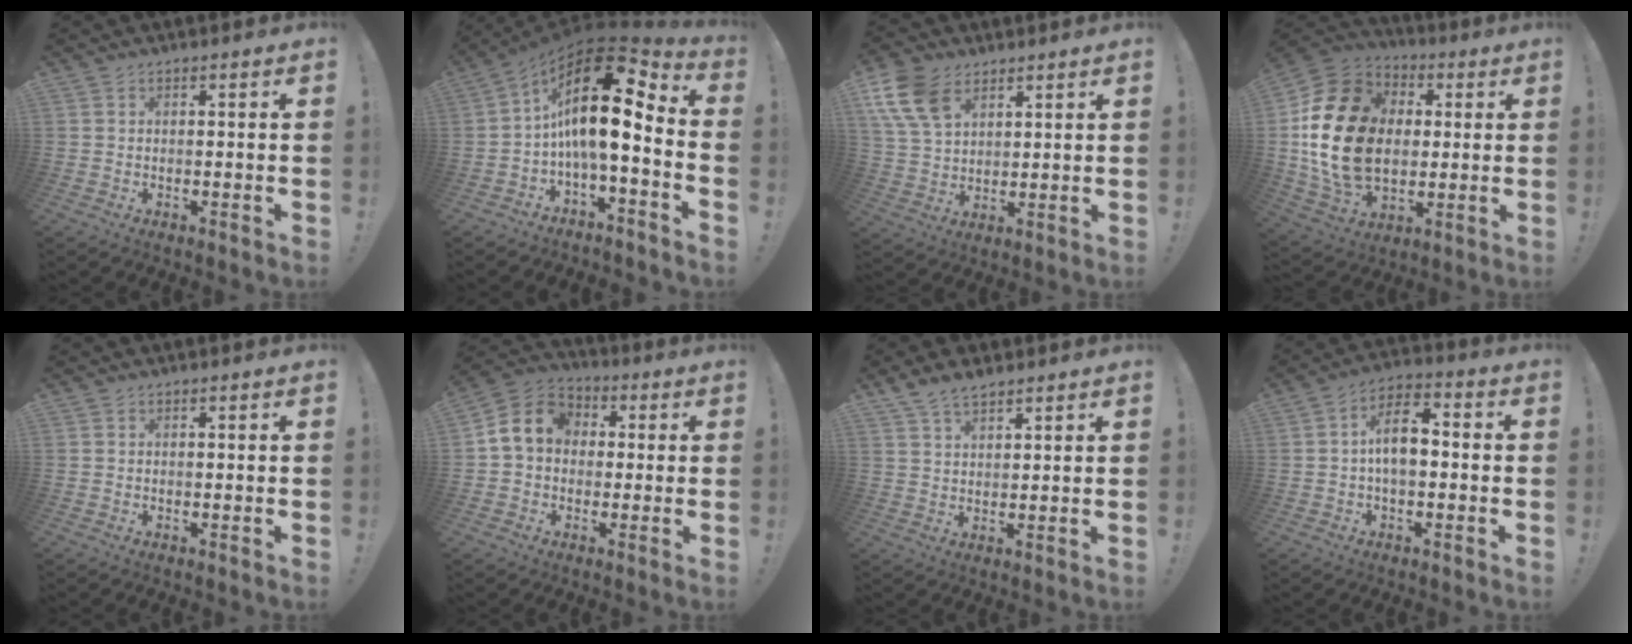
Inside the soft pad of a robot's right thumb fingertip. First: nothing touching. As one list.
[{"total": 19.2, "force": [3.3, 7.1, 17.5], "torque": [-0.306, -0.029, 0.053]}, {"total": 13.3, "force": [7.2, 8.8, 6.9], "torque": [-0.143, -0.025, 0.142]}, {"total": 24.1, "force": [1.3, 17.7, 16.2], "torque": [-0.302, 0.010, 0.034]}, {"total": 0.0}, {"total": 10.3, "force": [1.2, 8.5, 5.6], "torque": [-0.091, 0.015, 0.029]}, {"total": 5.4, "force": [4.3, 2.2, 2.6], "torque": [-0.048, -0.020, 0.082]}, {"total": 9.8, "force": [-0.1, 5.4, 8.2], "torque": [-0.134, 0.012, 0.001]}]